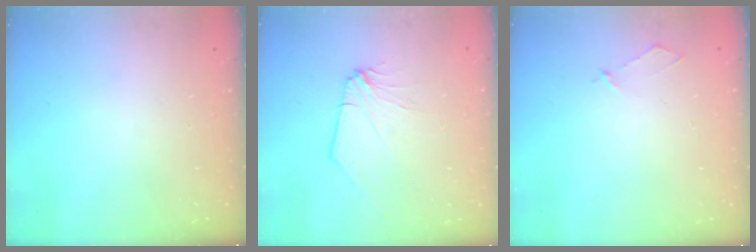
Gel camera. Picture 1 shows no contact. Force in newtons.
{"total": 2.1, "press": 2.1, "slide": 0.2}
{"total": 3.0, "press": 3.0, "slide": 0.4}